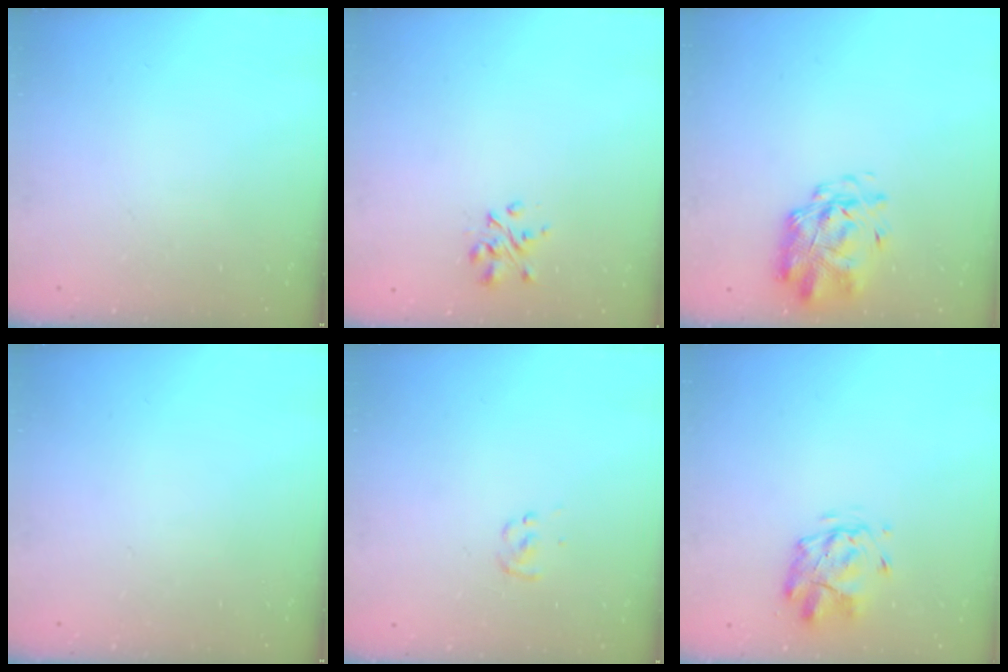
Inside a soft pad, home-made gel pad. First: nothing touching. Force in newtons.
{"total": 2.9, "press": 2.9, "slide": 0.4}
{"total": 2.9, "press": 2.8, "slide": 0.7}
{"total": 0.0}
{"total": 1.2, "press": 1.2, "slide": 0.3}
{"total": 2.7, "press": 2.3, "slide": 1.3}